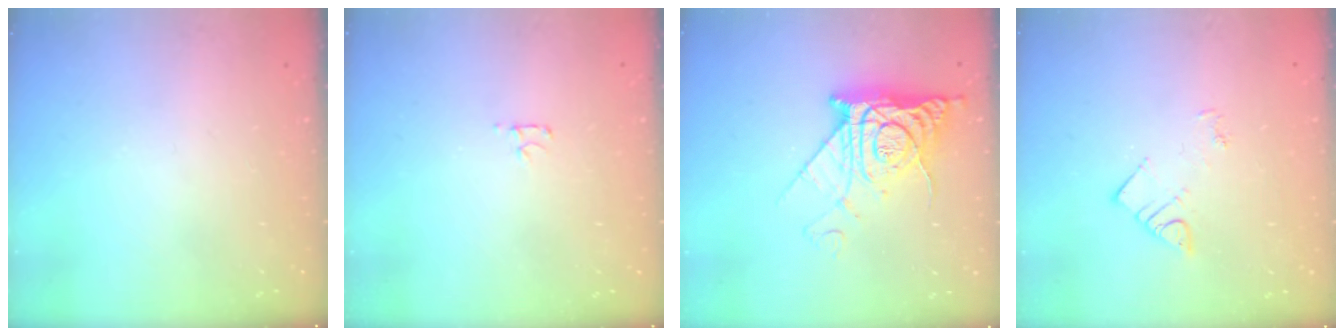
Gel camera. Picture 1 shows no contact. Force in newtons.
{"total": 3.1, "press": 3.1, "slide": 0.4}
{"total": 11.9, "press": 11.9, "slide": 1.4}
{"total": 3.8, "press": 3.8, "slide": 0.4}